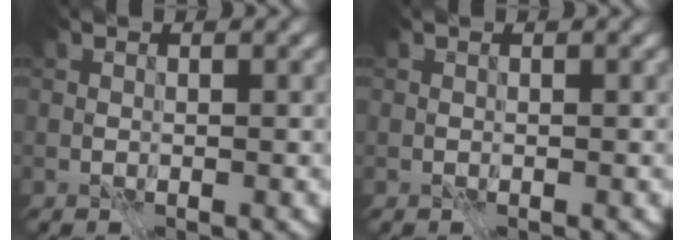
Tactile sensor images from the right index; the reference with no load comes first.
{"total": 0.0}